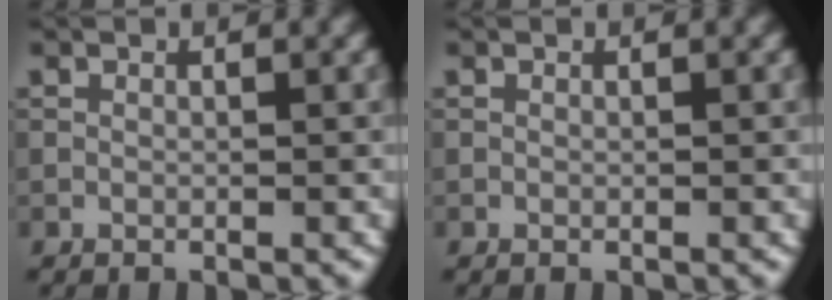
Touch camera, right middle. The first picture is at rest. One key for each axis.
{"total": 0.0}